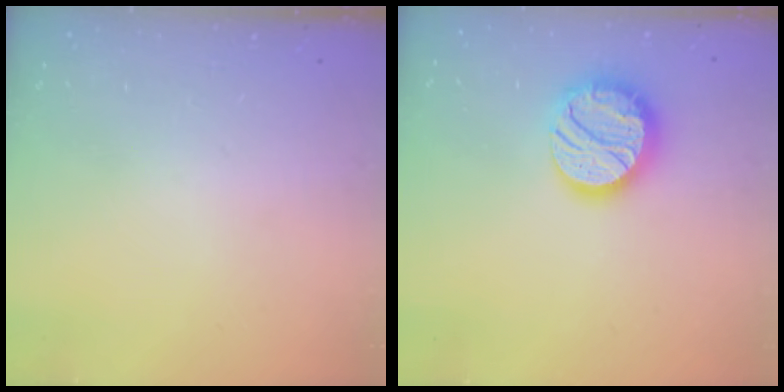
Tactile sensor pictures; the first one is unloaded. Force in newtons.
{"total": 17.9, "press": 17.9, "slide": 1.1}